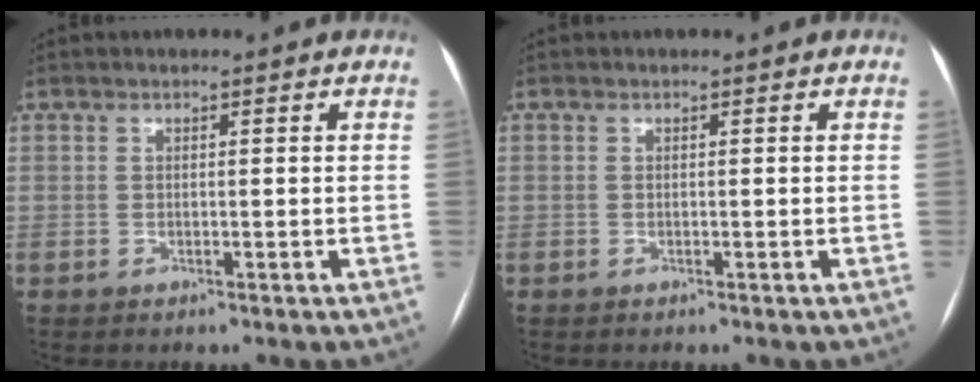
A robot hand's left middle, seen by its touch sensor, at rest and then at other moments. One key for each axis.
{"total": 0.0}